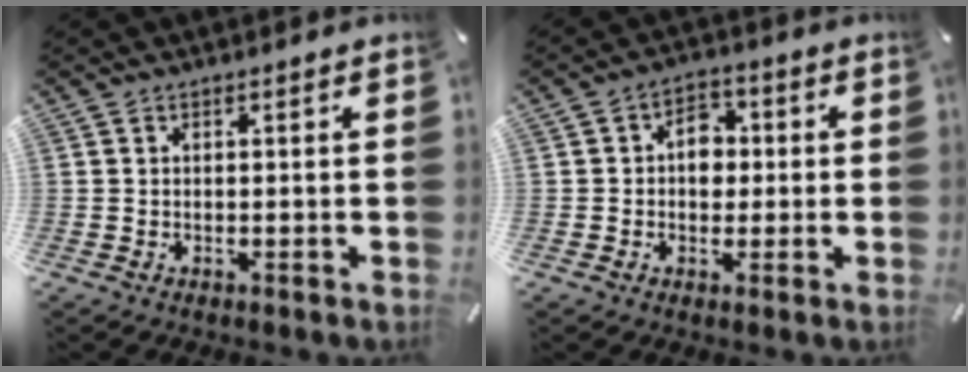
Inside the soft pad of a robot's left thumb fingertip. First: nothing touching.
{"total": 6.2, "force": [0.1, 4.8, 3.9], "torque": [-0.046, 0.002, -0.006]}